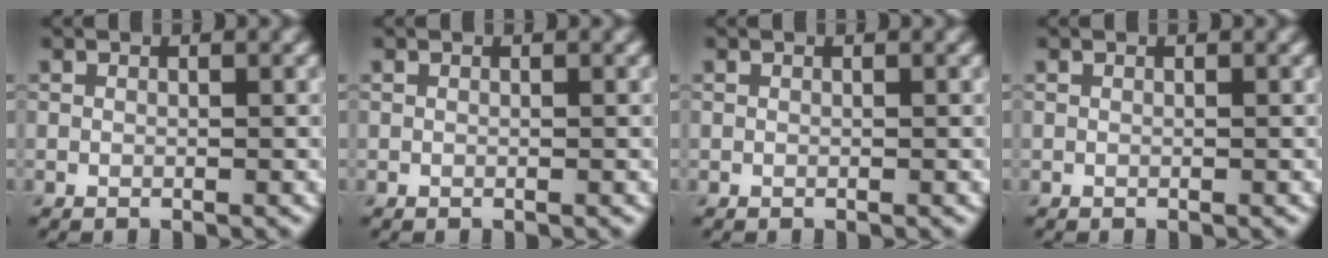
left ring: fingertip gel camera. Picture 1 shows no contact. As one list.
[{"total": 0.0}, {"total": 0.0}, {"total": 0.0}]